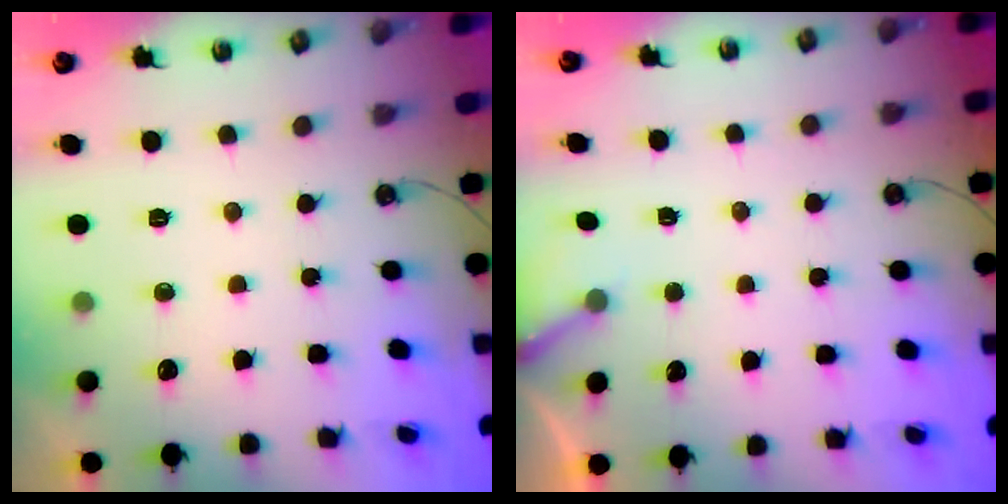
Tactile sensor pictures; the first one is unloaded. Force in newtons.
{"total": 2.7, "press": 2.7, "slide": 0.2}